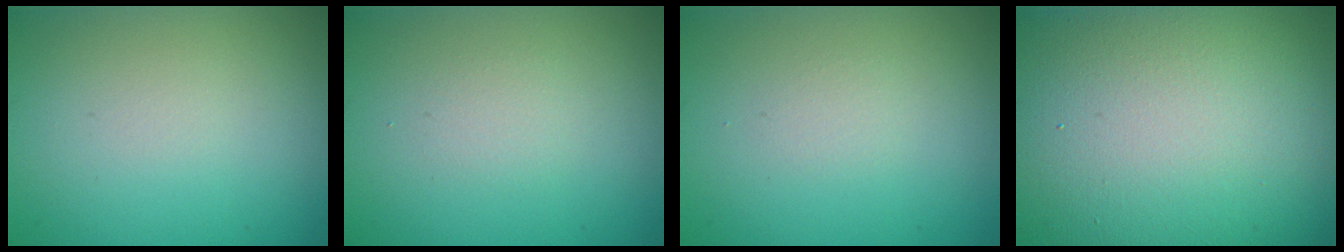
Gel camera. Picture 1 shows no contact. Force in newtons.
{"total": 2.6, "press": 2.6, "slide": 0.3}
{"total": 0.6, "press": 0.6, "slide": 0.0}
{"total": 22.9, "press": 22.9, "slide": 1.8}